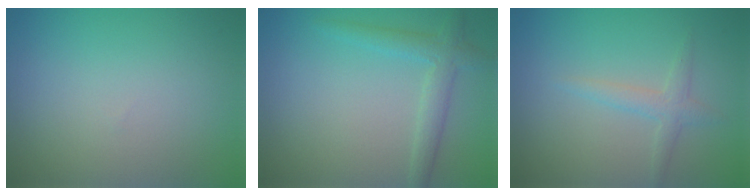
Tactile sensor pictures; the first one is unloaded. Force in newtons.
{"total": 2.6, "press": 2.6, "slide": 0.1}
{"total": 1.7, "press": 1.7, "slide": 0.1}